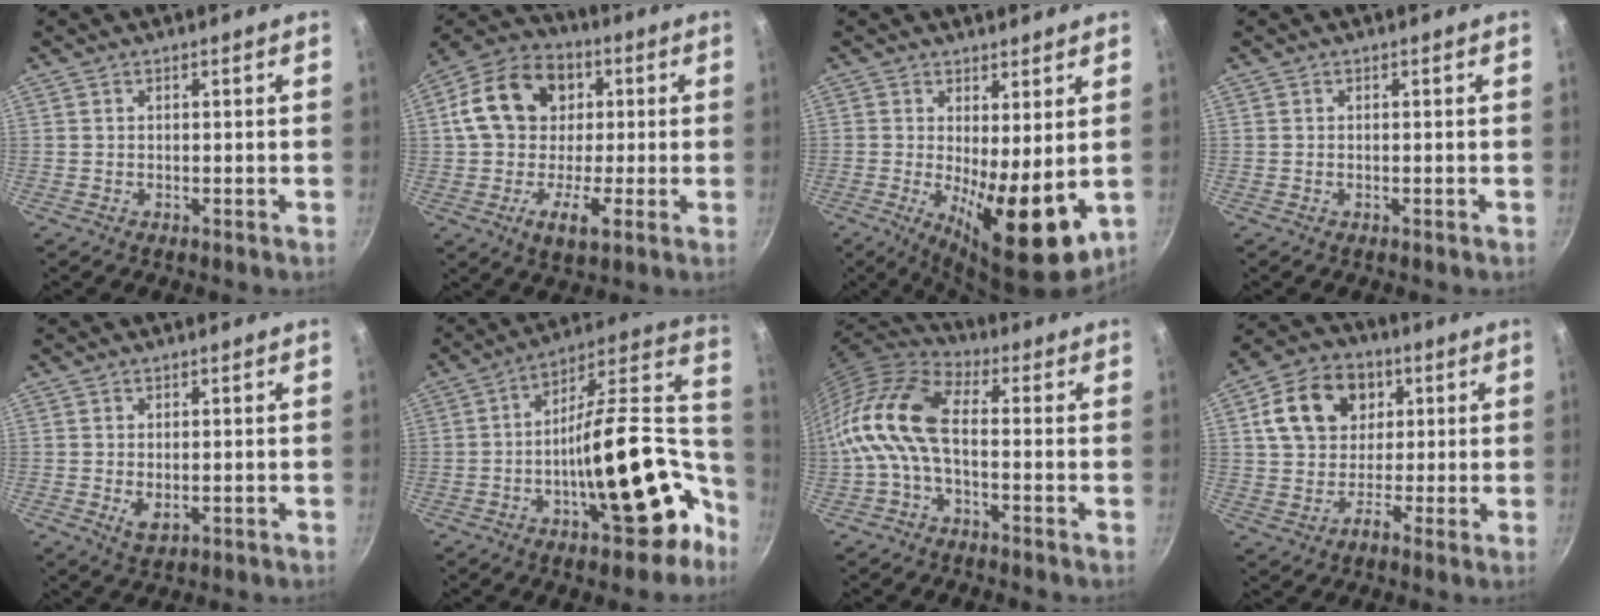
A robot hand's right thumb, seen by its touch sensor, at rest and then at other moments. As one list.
[{"total": 16.8, "force": [1.5, 12.8, 10.8], "torque": [-0.158, 0.032, 0.010]}, {"total": 12.3, "force": [-0.5, 4.2, 11.5], "torque": [-0.152, -0.021, 0.004]}, {"total": 0.0}, {"total": 3.1, "force": [-0.5, 1.8, 2.5], "torque": [-0.042, -0.010, -0.004]}, {"total": 25.7, "force": [-7.9, 10.9, 21.9], "torque": [-0.267, 0.063, -0.116]}, {"total": 13.4, "force": [-1.8, 6.9, 11.4], "torque": [-0.238, 0.034, -0.055]}, {"total": 12.9, "force": [2.9, 10.5, 6.8], "torque": [-0.093, 0.021, 0.037]}]